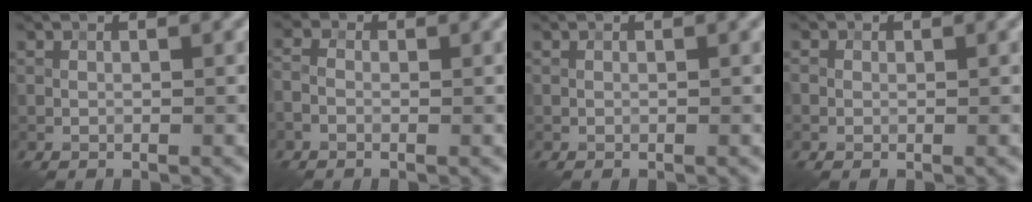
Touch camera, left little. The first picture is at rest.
{"total": 1.4, "force": [-0.6, 0.9, 0.9], "torque": [-0.019, 0.004, -0.019]}
{"total": 0.0}
{"total": 0.8, "force": [0.2, 0.8, 0.2], "torque": [0.000, -0.004, -0.004]}